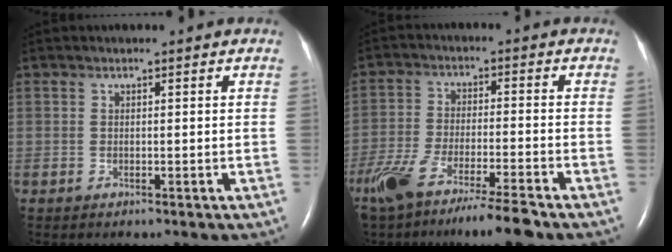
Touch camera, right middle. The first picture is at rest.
{"total": 13.1, "force": [-10.0, 0.6, 8.3], "torque": [-0.159, -0.035, -0.173]}